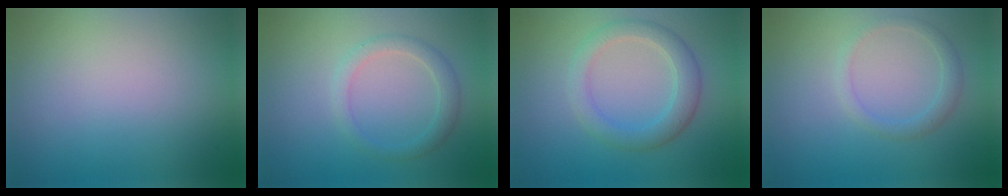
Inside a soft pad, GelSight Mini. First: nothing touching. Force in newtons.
{"total": 2.1, "press": 2.1, "slide": 0.2}
{"total": 3.3, "press": 3.3, "slide": 0.2}
{"total": 1.6, "press": 1.6, "slide": 0.1}